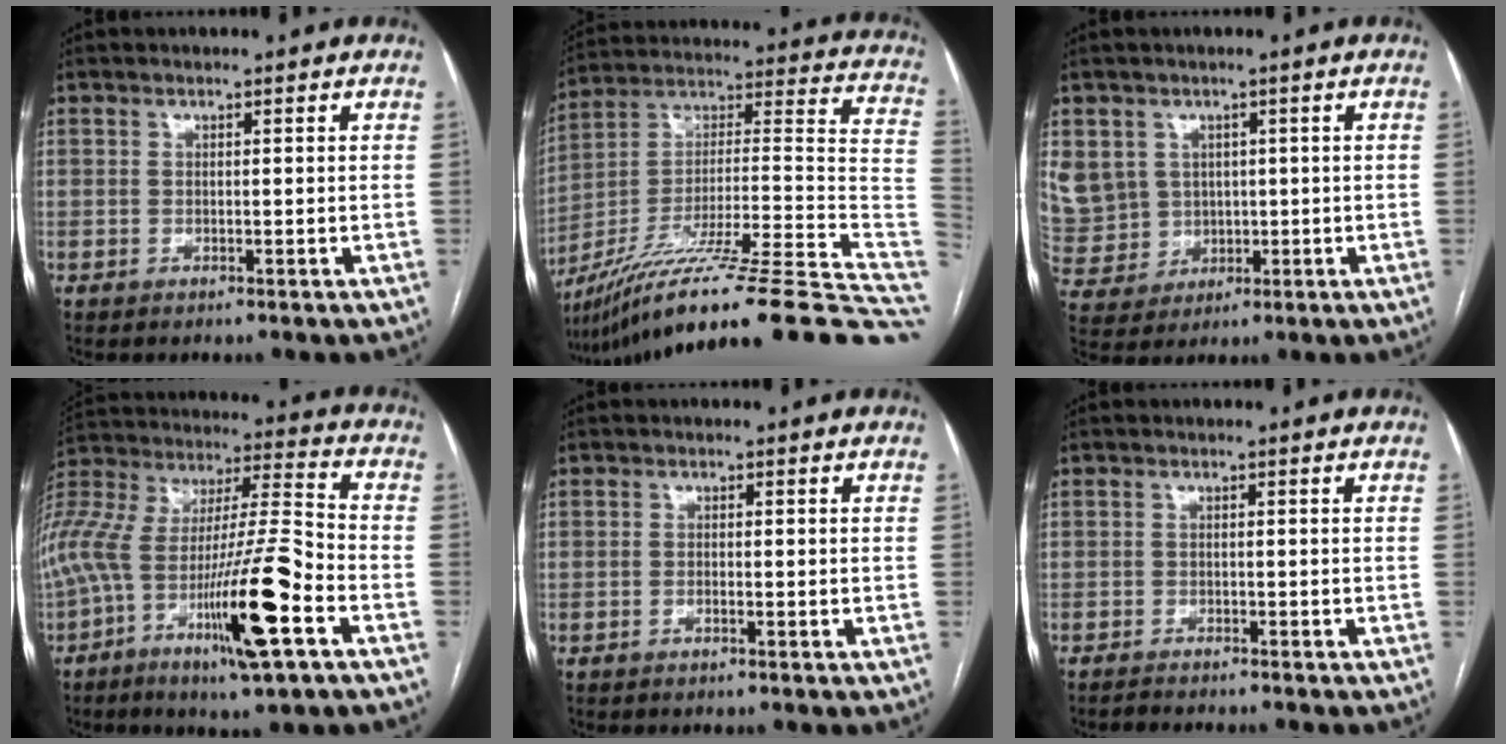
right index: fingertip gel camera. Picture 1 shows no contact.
{"total": 37.2, "force": [-28.0, 1.1, 24.5], "torque": [-0.269, -0.023, -0.424]}
{"total": 14.3, "force": [2.3, 13.5, 4.2], "torque": [-0.156, 0.047, 0.074]}
{"total": 28.4, "force": [-11.8, 5.6, 25.1], "torque": [-0.527, -0.026, -0.217]}
{"total": 0.9, "force": [-0.5, 0.2, 0.7], "torque": [-0.014, 0.004, -0.009]}
{"total": 4.4, "force": [-4.1, 0.6, 1.4], "torque": [-0.019, -0.009, -0.061]}